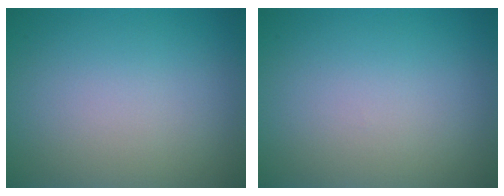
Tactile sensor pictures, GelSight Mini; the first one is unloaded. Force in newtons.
{"total": 0.0}